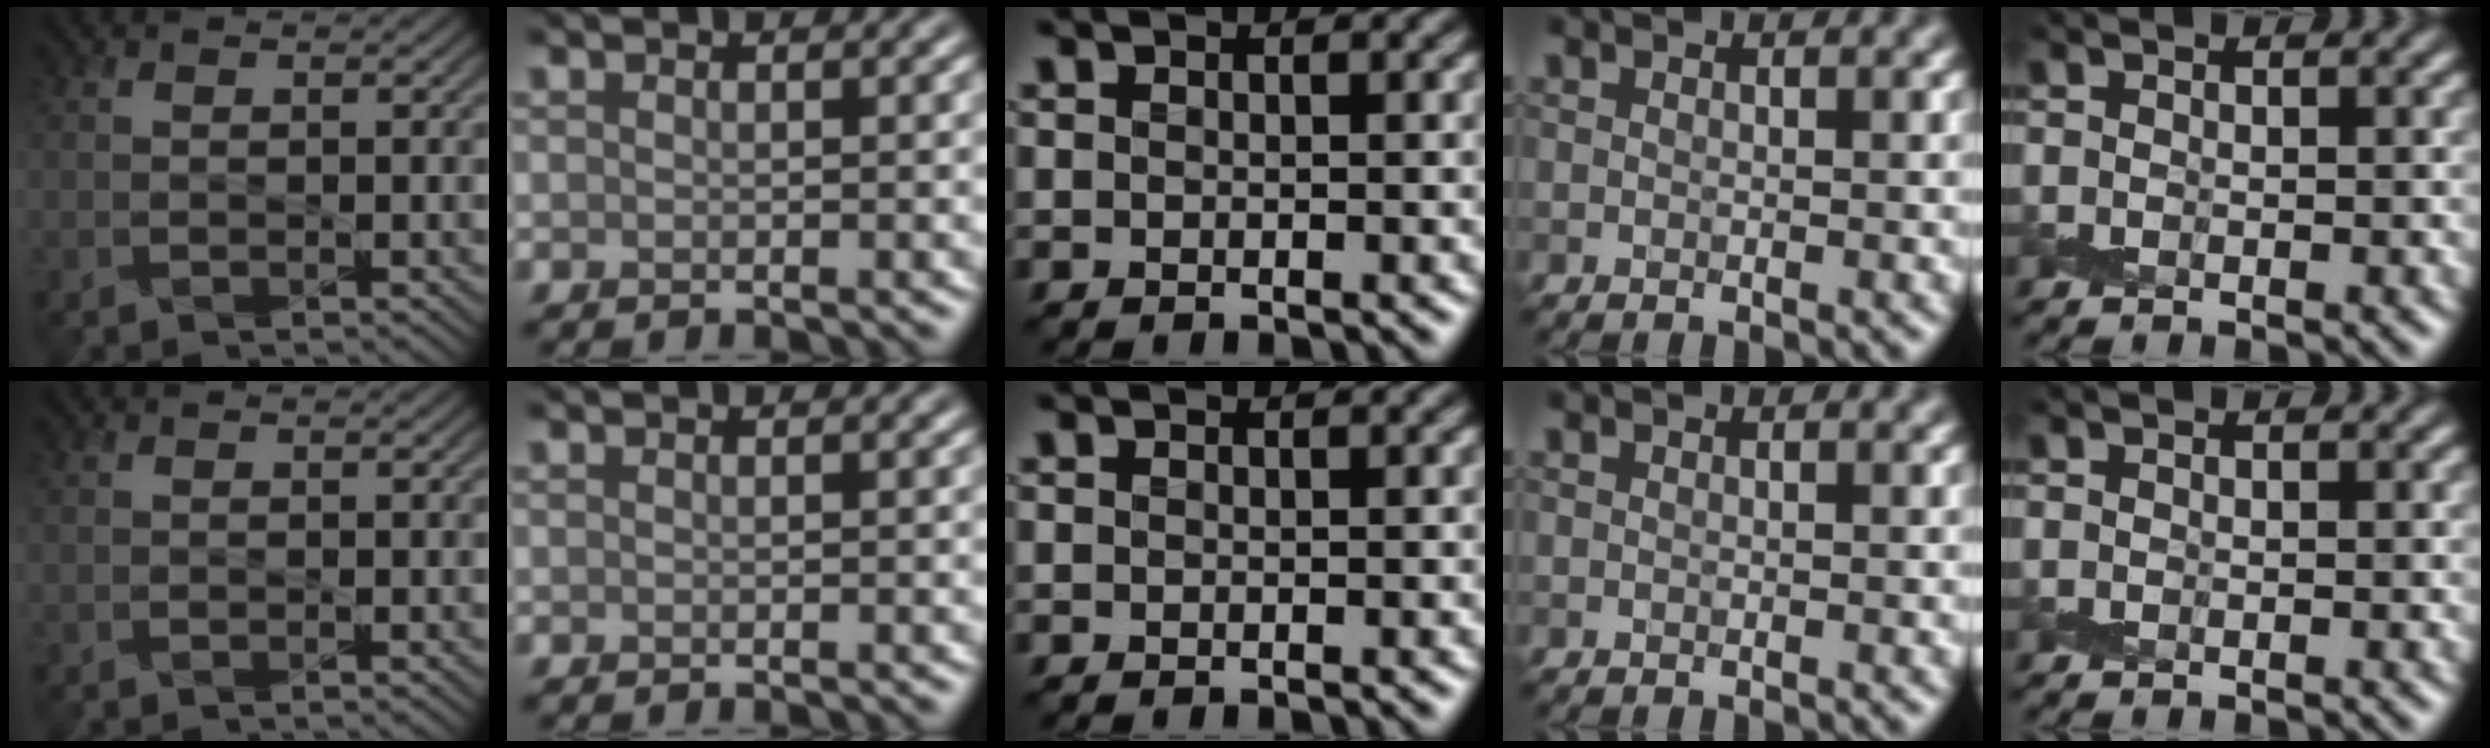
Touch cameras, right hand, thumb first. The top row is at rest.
{}